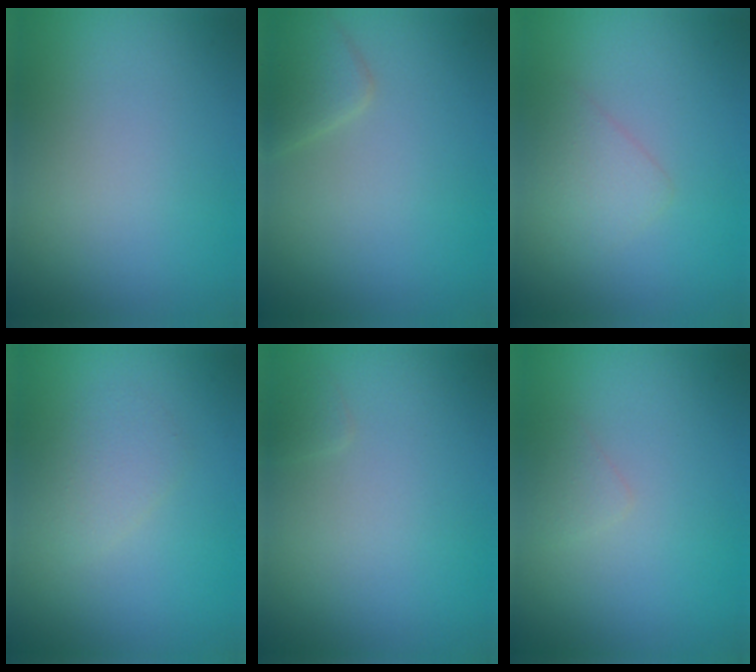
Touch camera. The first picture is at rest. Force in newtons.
{"total": 2.6, "press": 2.6, "slide": 0.1}
{"total": 1.7, "press": 1.7, "slide": 0.0}
{"total": 1.6, "press": 1.6, "slide": 0.1}
{"total": 0.6, "press": 0.6, "slide": 0.1}
{"total": 0.8, "press": 0.8, "slide": 0.0}